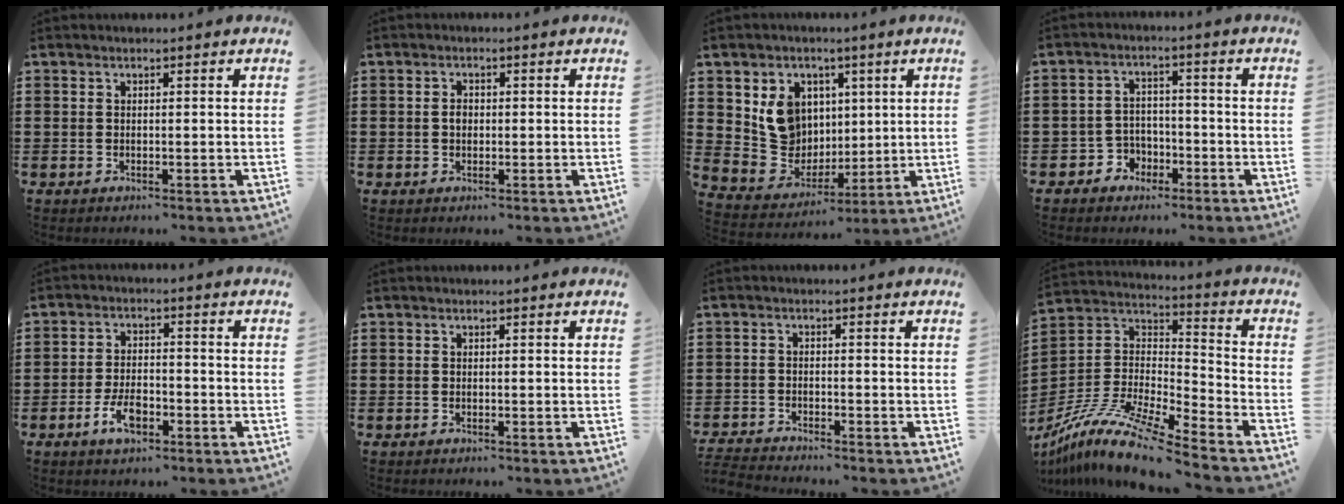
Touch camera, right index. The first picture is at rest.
{"total": 1.6, "force": [-0.1, 1.1, 1.2], "torque": [-0.024, 0.006, -0.003]}
{"total": 9.6, "force": [2.8, 8.6, 3.2], "torque": [-0.076, 0.003, 0.060]}
{"total": 3.5, "force": [-2.2, 2.8, 0.3], "torque": [-0.017, 0.011, -0.046]}
{"total": 5.3, "force": [-2.6, 2.3, 4.0], "torque": [-0.093, -0.002, -0.053]}
{"total": 0.0}
{"total": 2.3, "force": [-2.3, 0.0, -0.1], "torque": [-0.003, 0.000, -0.049]}
{"total": 11.9, "force": [-9.9, 1.3, 6.5], "torque": [-0.141, 0.008, -0.200]}